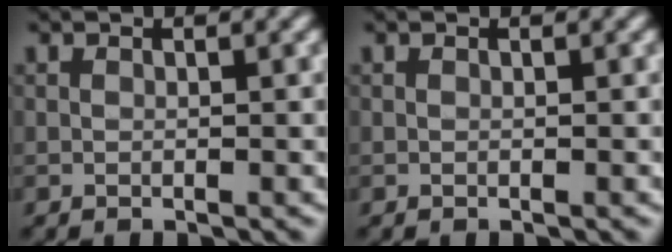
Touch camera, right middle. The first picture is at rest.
{"total": 0.0}